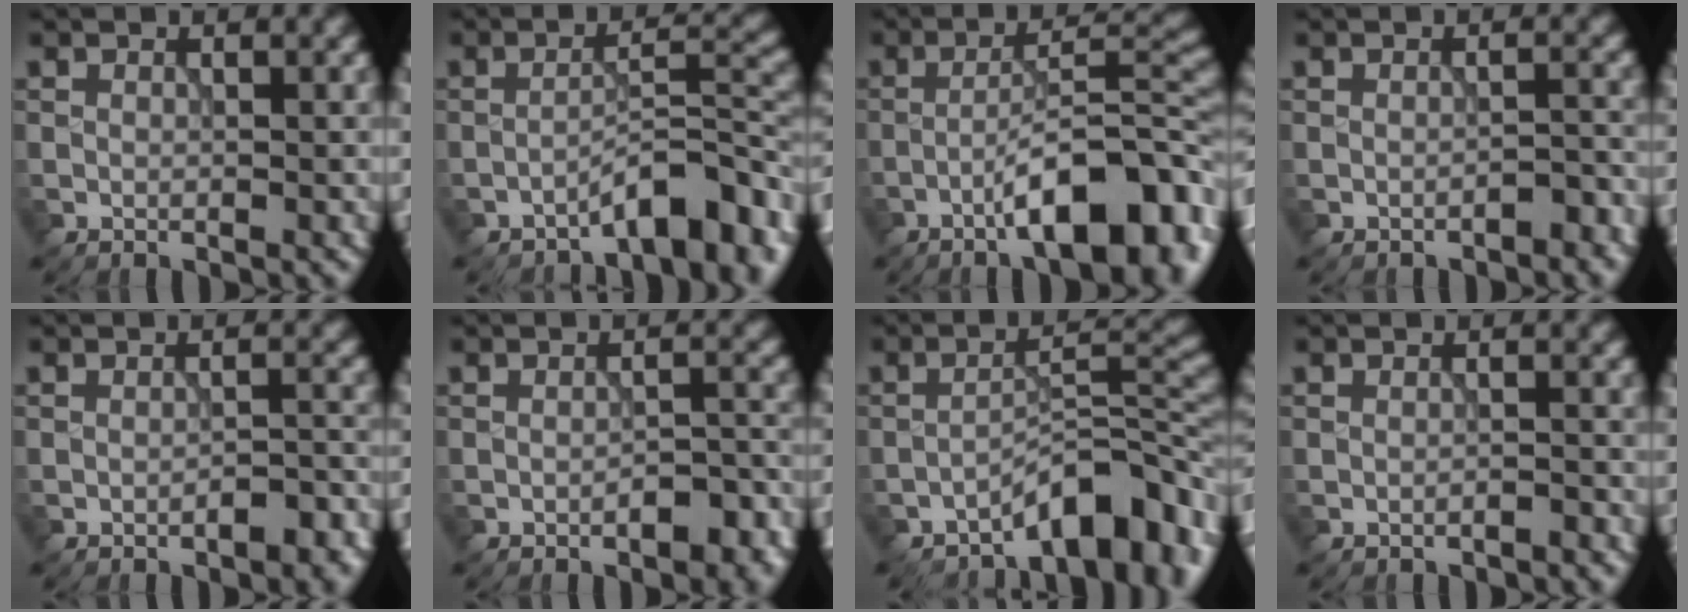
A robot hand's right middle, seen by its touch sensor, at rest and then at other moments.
{"total": 6.1, "force": [-4.2, 1.6, 4.1], "torque": [-0.055, 0.015, -0.067]}
{"total": 10.2, "force": [-5.0, 2.7, 8.4], "torque": [-0.118, 0.014, -0.076]}
{"total": 1.6, "force": [-1.2, 0.5, 1.1], "torque": [-0.013, 0.008, -0.018]}
{"total": 2.8, "force": [-1.5, 1.0, 2.2], "torque": [-0.031, 0.004, -0.020]}
{"total": 3.7, "force": [-2.0, 1.3, 2.8], "torque": [-0.038, 0.004, -0.024]}
{"total": 7.6, "force": [-5.5, 2.3, 4.8], "torque": [-0.050, 0.011, -0.094]}
{"total": 0.9, "force": [-0.9, 0.1, 0.3], "torque": [-0.001, 0.004, -0.018]}